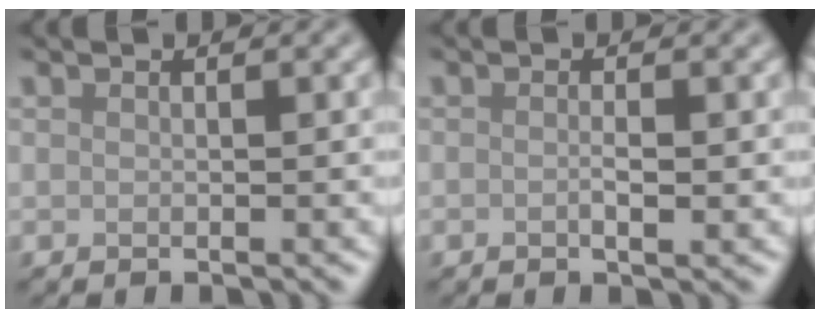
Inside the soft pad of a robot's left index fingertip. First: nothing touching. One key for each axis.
{"total": 1.2, "fx": -0.2, "fy": 0.3, "fz": 1.1, "tx": -0.019, "ty": -0.004, "tz": -0.003}